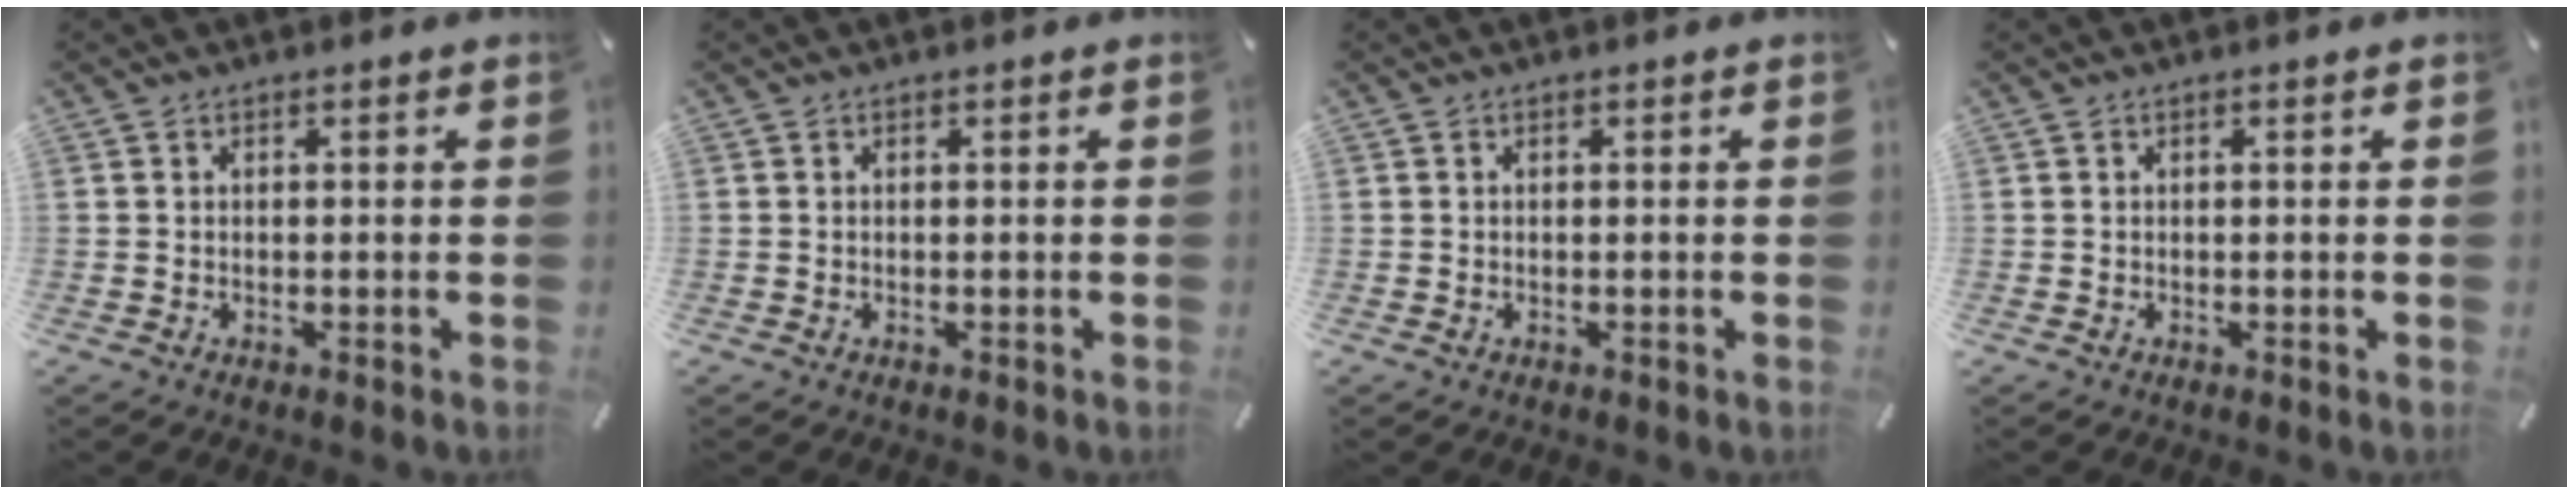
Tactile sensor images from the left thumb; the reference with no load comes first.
{"total": 0.0}
{"total": 0.0}
{"total": 0.0}